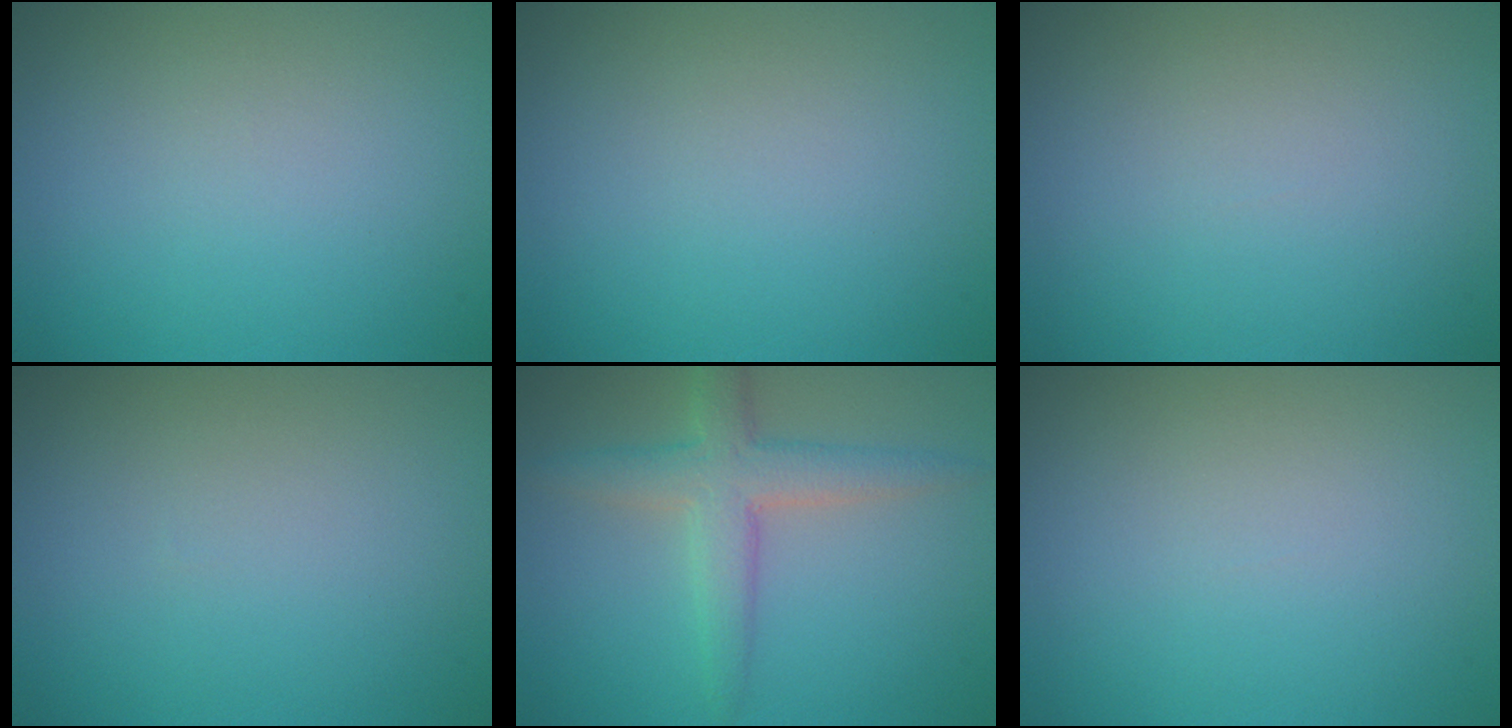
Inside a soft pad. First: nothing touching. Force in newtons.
{"total": 0.0}
{"total": 0.0}
{"total": 0.0}
{"total": 3.9, "press": 3.9, "slide": 0.1}
{"total": 0.0}